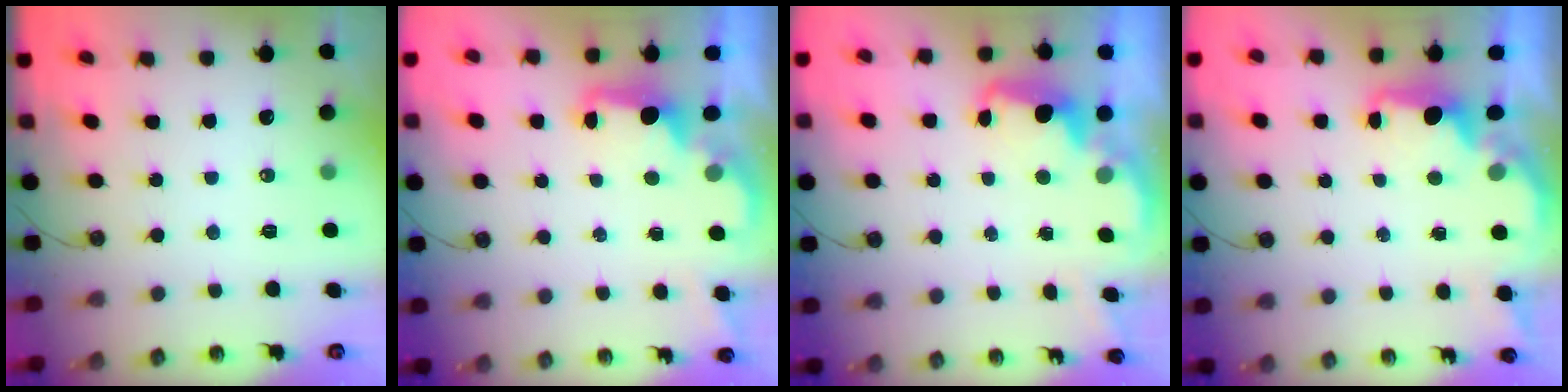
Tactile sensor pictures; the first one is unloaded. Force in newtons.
{"total": 2.1, "press": 2.0, "slide": 0.7}
{"total": 2.5, "press": 2.5, "slide": 0.5}
{"total": 1.8, "press": 1.6, "slide": 0.8}